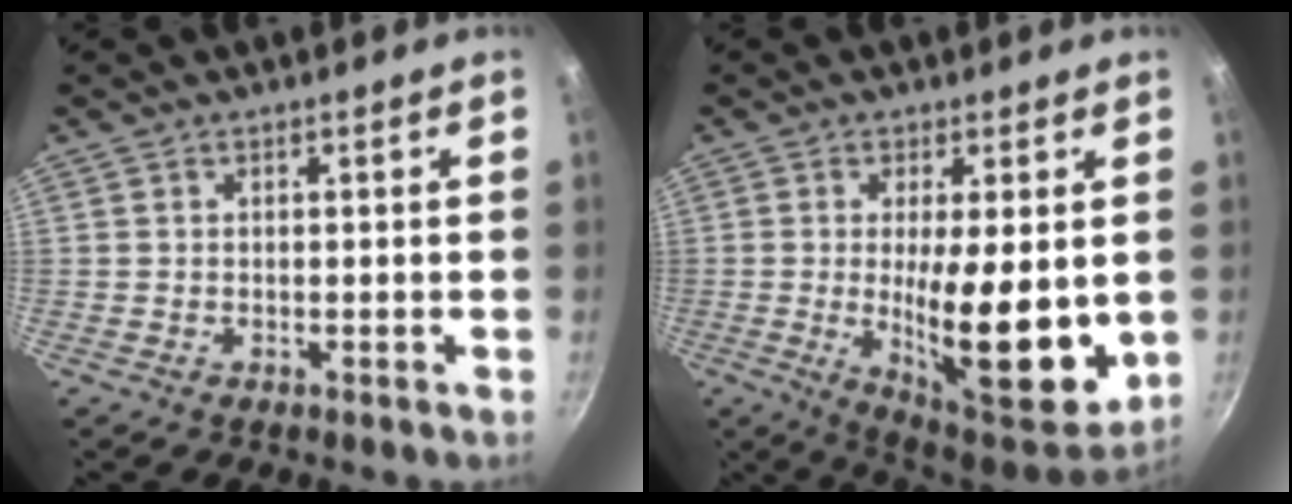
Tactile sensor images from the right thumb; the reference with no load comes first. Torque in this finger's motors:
{"motor_torque": [-0.30, 1.60, 1.75, 0.23, 0.22]}